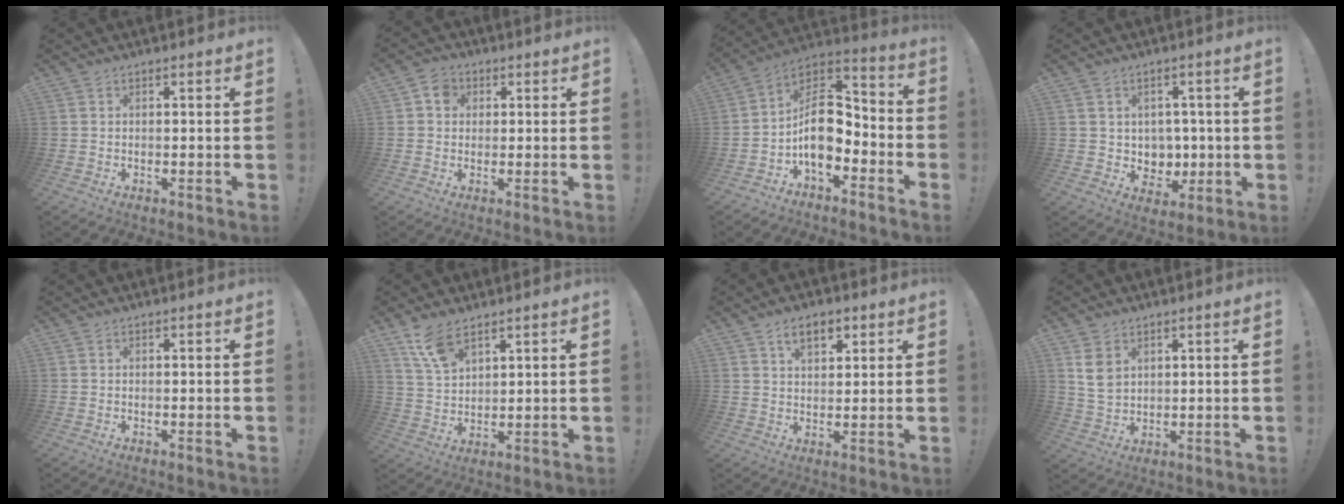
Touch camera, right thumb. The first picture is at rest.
{"total": 5.2, "force": [1.3, 4.5, 2.2], "torque": [-0.043, 0.010, 0.028]}
{"total": 13.6, "force": [-3.2, 8.8, 9.8], "torque": [-0.158, 0.018, -0.047]}
{"total": 6.5, "force": [2.1, 6.0, 1.0], "torque": [-0.018, -0.019, 0.050]}
{"total": 0.0}
{"total": 8.4, "force": [5.9, 3.6, 4.7], "torque": [-0.089, -0.027, 0.113]}
{"total": 6.5, "force": [3.5, 3.7, 4.1], "torque": [-0.058, -0.005, 0.060]}
{"total": 6.8, "force": [3.0, 5.1, 3.4], "torque": [-0.053, -0.006, 0.062]}